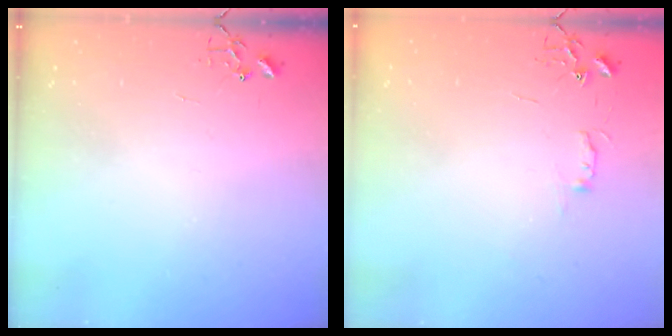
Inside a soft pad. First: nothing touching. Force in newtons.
{"total": 4.4, "press": 4.4, "slide": 0.6}